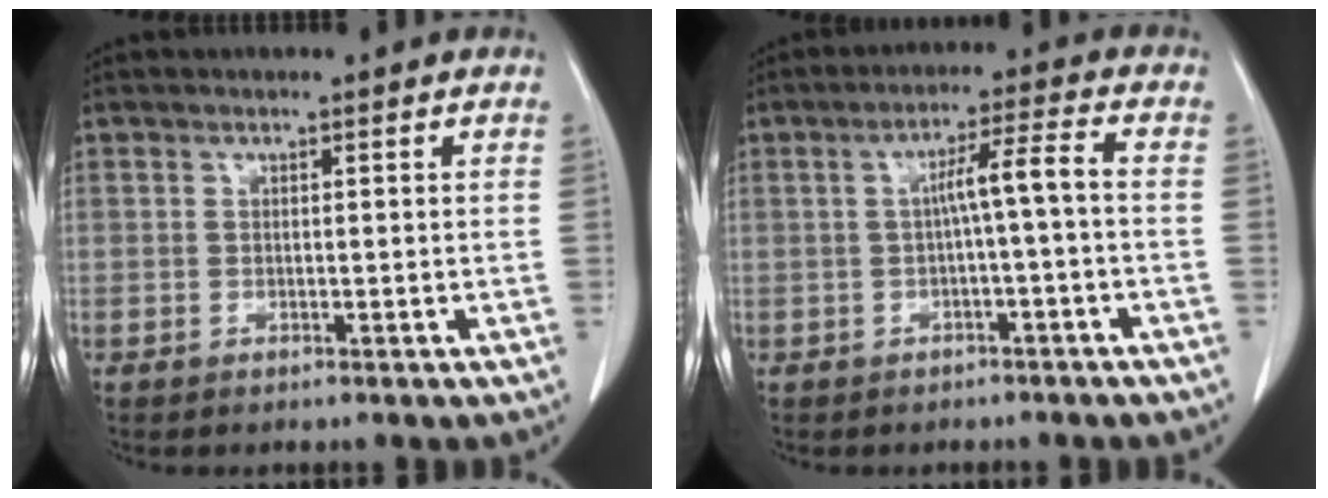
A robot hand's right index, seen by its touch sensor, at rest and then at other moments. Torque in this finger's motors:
{"motor_torque": [0.81, -0.26, 0.41, 0.11]}